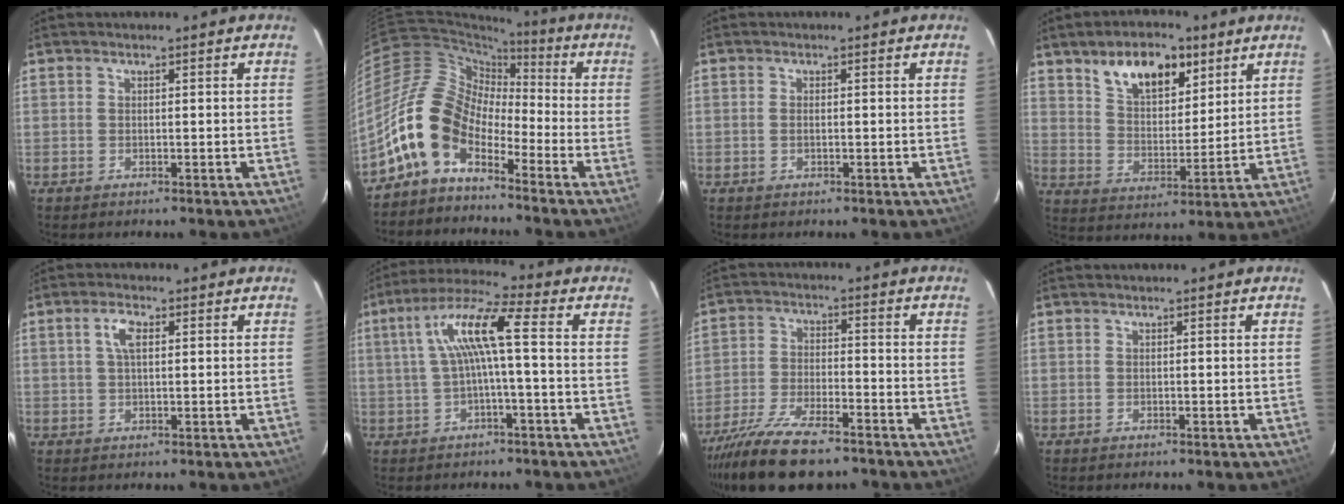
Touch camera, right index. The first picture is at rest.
{"total": 11.8, "force": [-6.5, 6.9, 7.0], "torque": [-0.126, 0.016, -0.140]}
{"total": 0.7, "force": [-0.1, 0.2, 0.7], "torque": [-0.015, -0.001, -0.004]}
{"total": 12.9, "force": [7.8, 6.6, 7.9], "torque": [-0.128, 0.015, 0.140]}
{"total": 3.5, "force": [1.1, 1.5, 2.9], "torque": [-0.059, 0.008, 0.020]}
{"total": 8.8, "force": [0.1, 0.6, 8.8], "torque": [-0.180, 0.020, 0.006]}
{"total": 14.4, "force": [-11.4, 4.1, 7.8], "torque": [-0.173, -0.034, -0.204]}
{"total": 0.0}